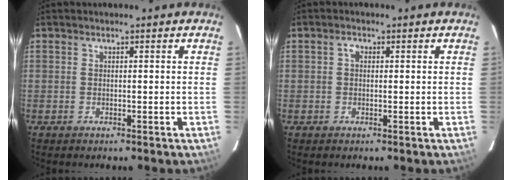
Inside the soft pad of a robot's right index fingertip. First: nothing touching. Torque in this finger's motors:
{"motor_torque": [0.11, -0.04, 0.03, 0.02]}